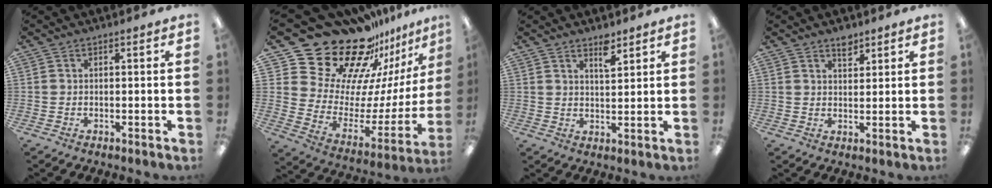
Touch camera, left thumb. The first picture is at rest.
{"total": 28.4, "force": [21.8, 14.6, 11.0], "torque": [-0.177, -0.173, 0.411]}
{"total": 4.5, "force": [3.5, 1.5, 2.5], "torque": [-0.034, -0.017, 0.058]}
{"total": 3.4, "force": [2.7, 1.6, 1.3], "torque": [-0.006, -0.014, 0.045]}